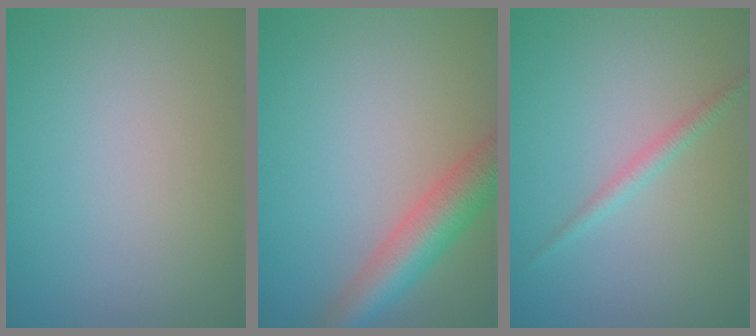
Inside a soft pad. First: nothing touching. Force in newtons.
{"total": 5.8, "press": 5.8, "slide": 0.4}
{"total": 1.4, "press": 1.4, "slide": 0.0}